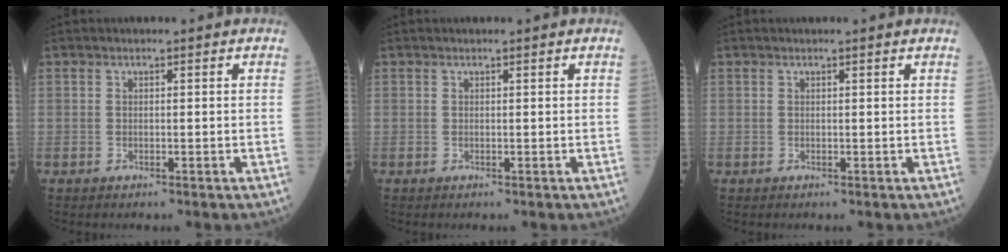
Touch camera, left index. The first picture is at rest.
{"total": 0.6, "force": [0.6, 0.0, 0.2], "torque": [-0.008, 0.004, 0.010]}
{"total": 1.2, "force": [1.1, -0.1, 0.4], "torque": [-0.012, 0.002, 0.014]}